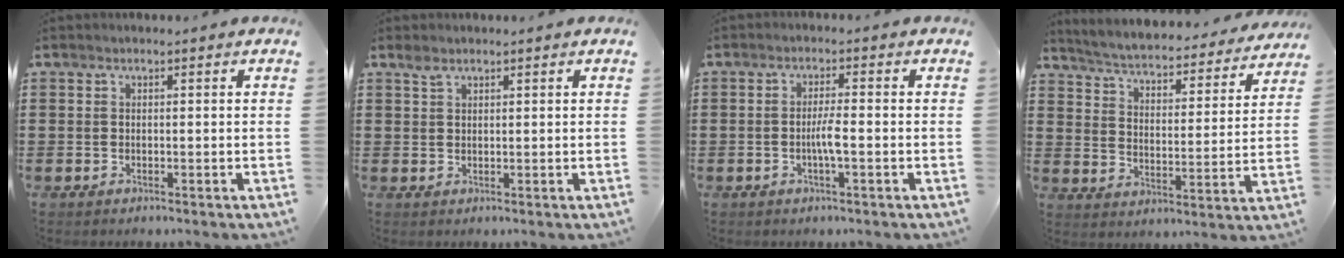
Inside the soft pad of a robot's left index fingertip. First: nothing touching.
{"total": 1.3, "force": [1.0, 0.5, 0.6], "torque": [-0.016, 0.002, 0.019]}
{"total": 3.2, "force": [-0.8, 0.3, 3.0], "torque": [-0.063, -0.003, -0.018]}
{"total": 3.8, "force": [3.7, -0.3, 0.9], "torque": [-0.039, -0.036, 0.053]}